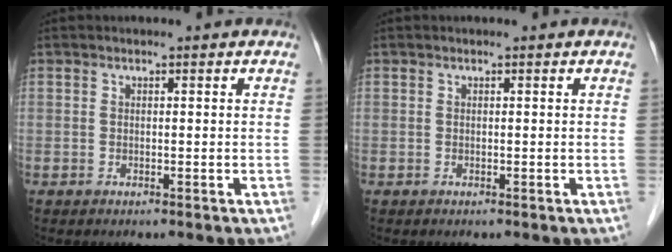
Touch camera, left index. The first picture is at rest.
{"total": 0.0}